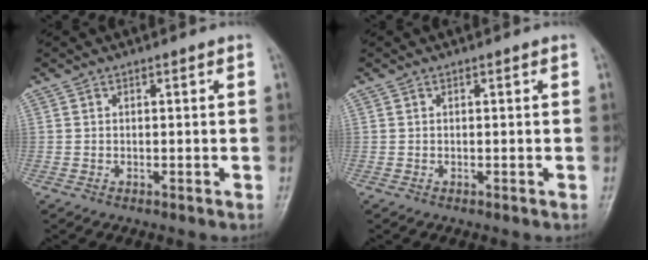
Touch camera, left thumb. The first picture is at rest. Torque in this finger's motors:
{"motor_torque": [-0.04, -0.01, -0.02, 0.00, 0.00]}